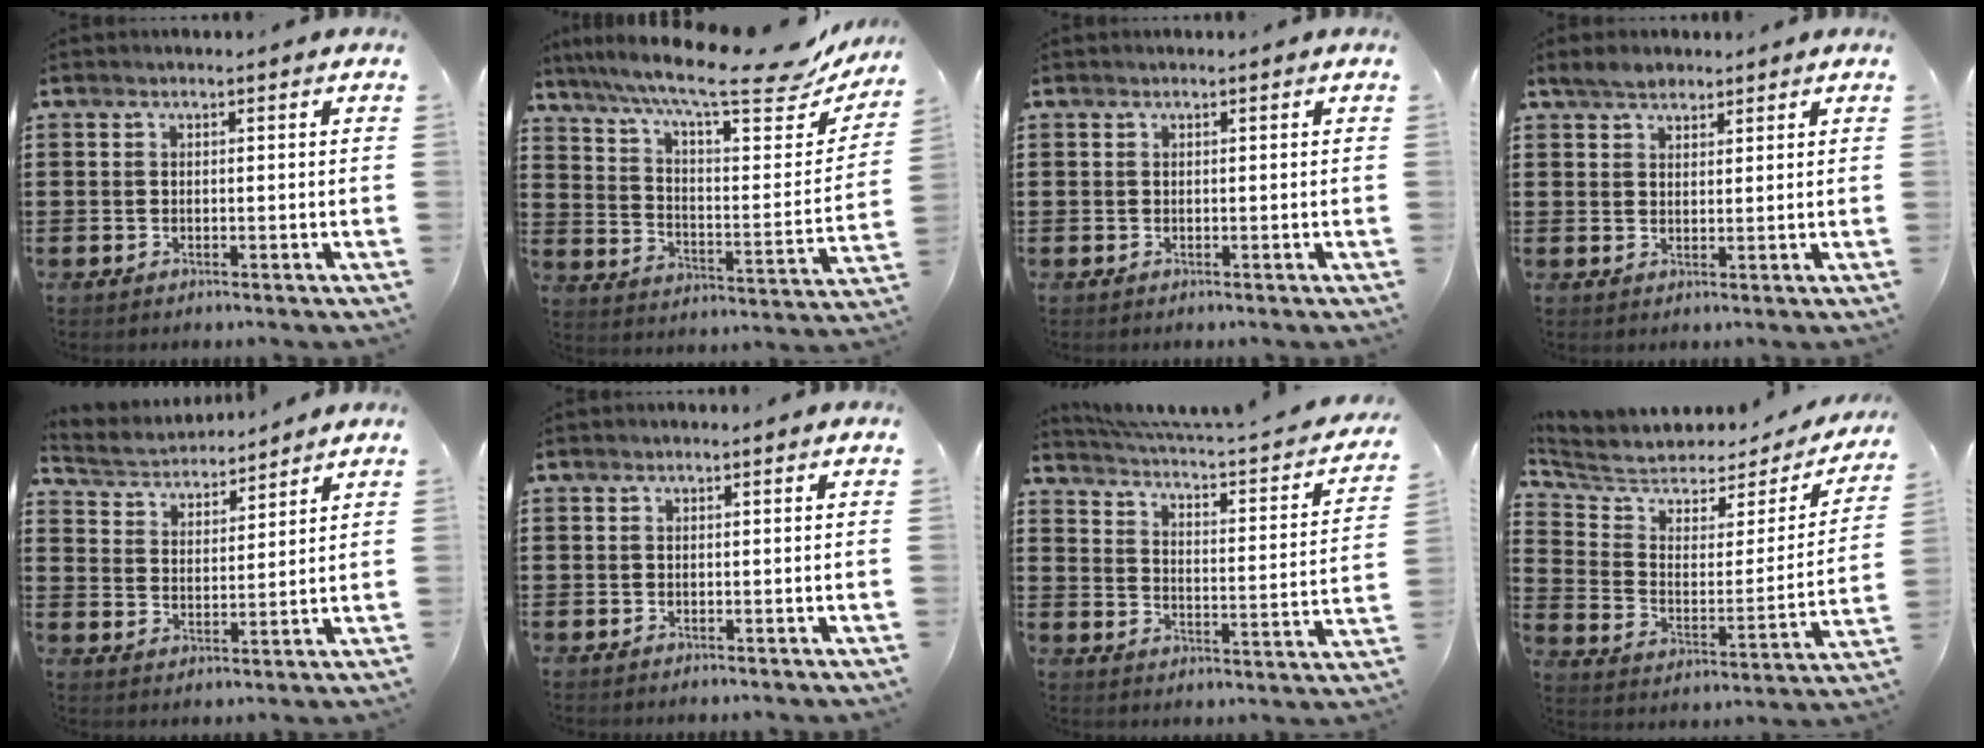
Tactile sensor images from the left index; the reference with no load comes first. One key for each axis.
{"total": 12.3, "fx": 9.8, "fy": 1.2, "fz": 7.3, "tx": -0.152, "ty": -0.065, "tz": 0.158}
{"total": 0.0}
{"total": 2.6, "fx": 2.1, "fy": 1.3, "fz": 0.6, "tx": -0.017, "ty": 0.007, "tz": 0.040}
{"total": 3.6, "fx": 3.5, "fy": 0.9, "fz": -0.2, "tx": -0.019, "ty": -0.021, "tz": 0.057}
{"total": 0.0}
{"total": 2.6, "fx": 2.2, "fy": -0.1, "fz": 1.4, "tx": -0.045, "ty": -0.032, "tz": 0.026}
{"total": 4.7, "fx": 4.0, "fy": 2.0, "fz": 1.5, "tx": -0.059, "ty": -0.033, "tz": 0.063}